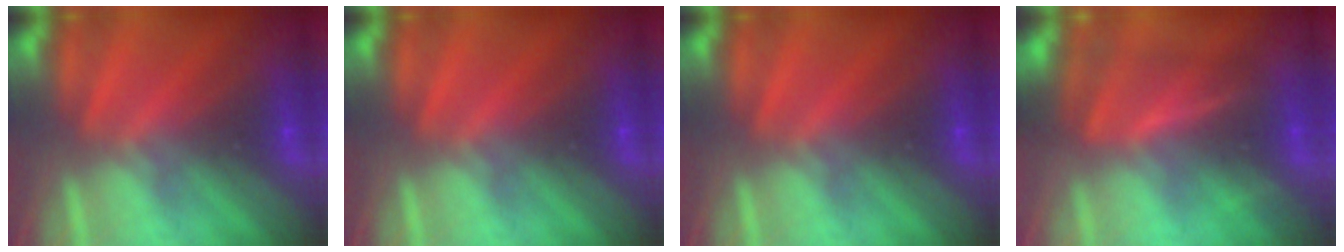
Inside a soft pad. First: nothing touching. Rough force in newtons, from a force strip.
{"total": 0.0}
{"total": 0.0}
{"total": 4.4}